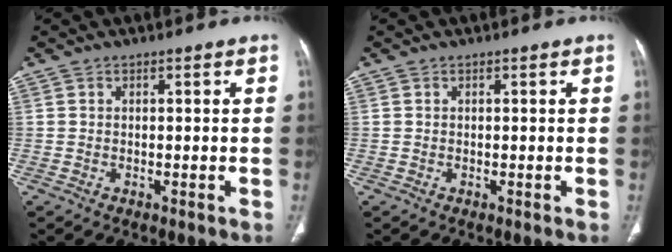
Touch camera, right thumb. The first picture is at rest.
{"total": 0.0}